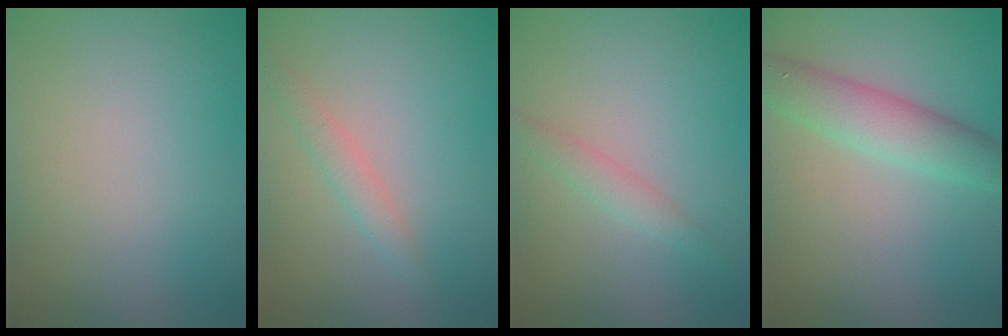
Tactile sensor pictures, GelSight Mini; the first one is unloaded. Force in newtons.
{"total": 1.6, "press": 1.6, "slide": 0.0}
{"total": 1.5, "press": 1.5, "slide": 0.1}
{"total": 4.3, "press": 4.3, "slide": 0.2}